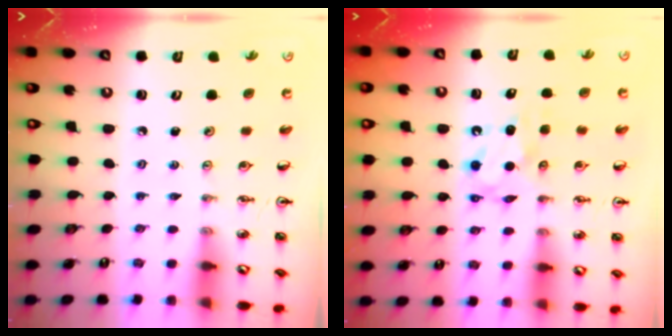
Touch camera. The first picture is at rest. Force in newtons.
{"total": 6.5, "press": 6.5, "slide": 0.2}